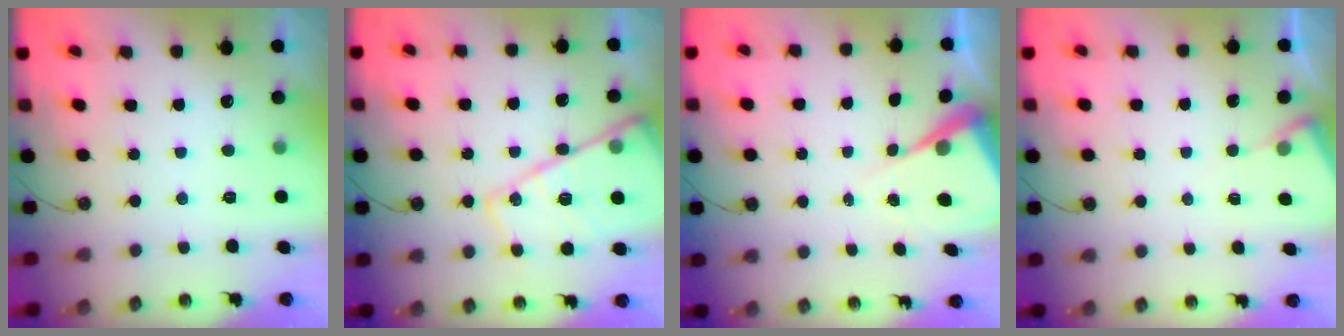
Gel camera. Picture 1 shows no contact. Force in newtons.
{"total": 19.4, "press": 19.3, "slide": 1.6}
{"total": 6.9, "press": 6.9, "slide": 0.6}
{"total": 4.3, "press": 4.3, "slide": 0.5}